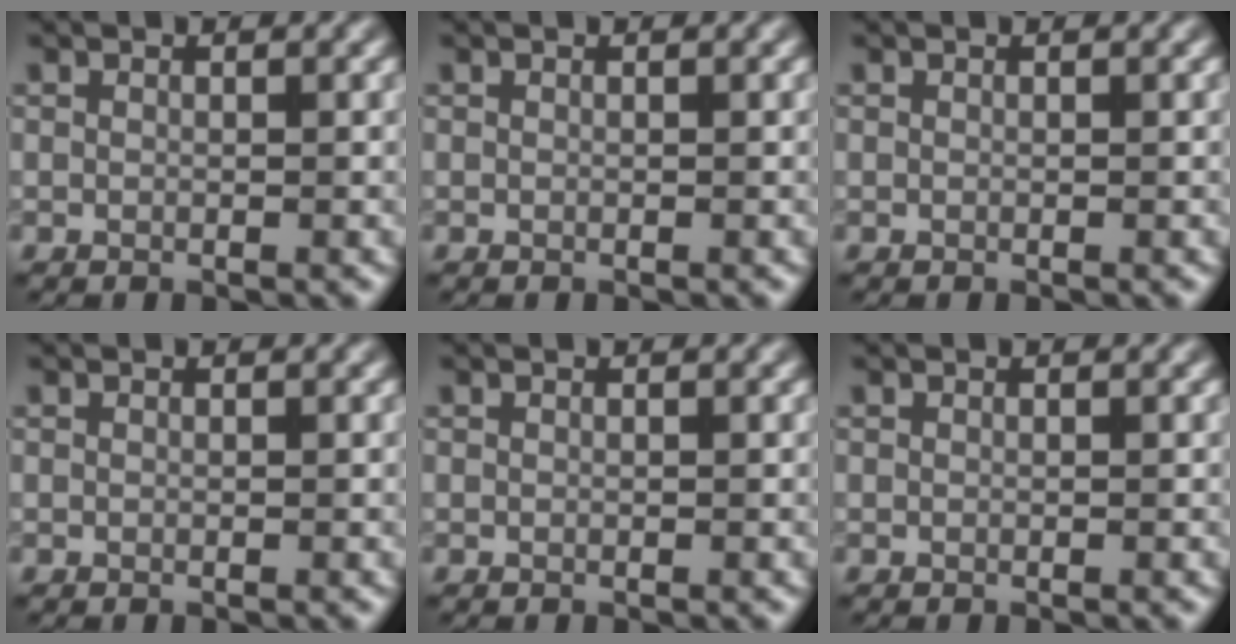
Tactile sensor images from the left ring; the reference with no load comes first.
{"total": 0.0}
{"total": 0.0}
{"total": 0.0}
{"total": 0.0}
{"total": 0.0}